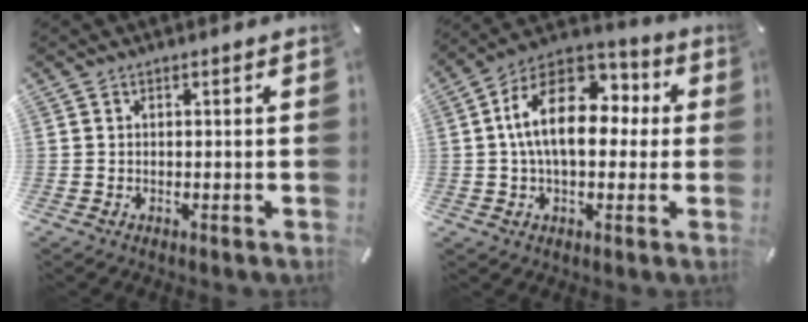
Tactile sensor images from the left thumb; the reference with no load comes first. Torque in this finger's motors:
{"motor_torque": [0.19, 1.59, 2.17, -0.60, 0.28]}